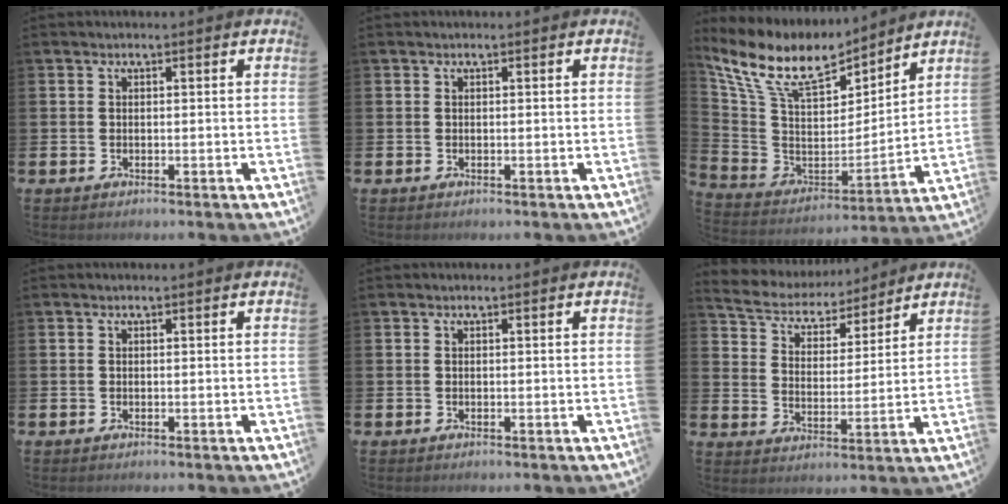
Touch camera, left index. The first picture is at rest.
{"total": 0.0}
{"total": 11.9, "force": [9.8, 4.5, 4.9], "torque": [-0.150, -0.058, 0.179]}
{"total": 0.0}
{"total": 0.0}
{"total": 5.5, "force": [5.2, 1.8, 0.3], "torque": [-0.043, -0.041, 0.089]}